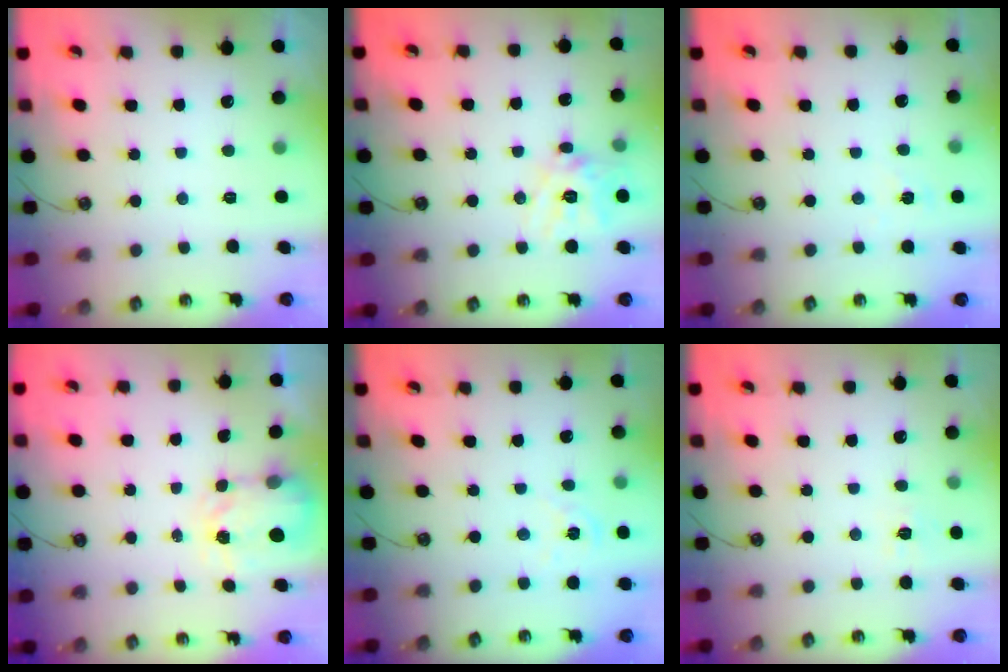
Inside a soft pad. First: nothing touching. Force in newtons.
{"total": 12.8, "press": 12.7, "slide": 1.4}
{"total": 3.2, "press": 3.2, "slide": 0.3}
{"total": 3.8, "press": 3.8, "slide": 0.5}
{"total": 2.1, "press": 2.1, "slide": 0.2}
{"total": 5.8, "press": 5.7, "slide": 0.5}